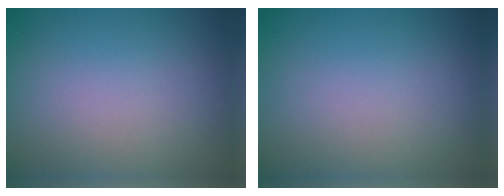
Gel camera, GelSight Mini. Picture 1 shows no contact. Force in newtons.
{"total": 0.0}